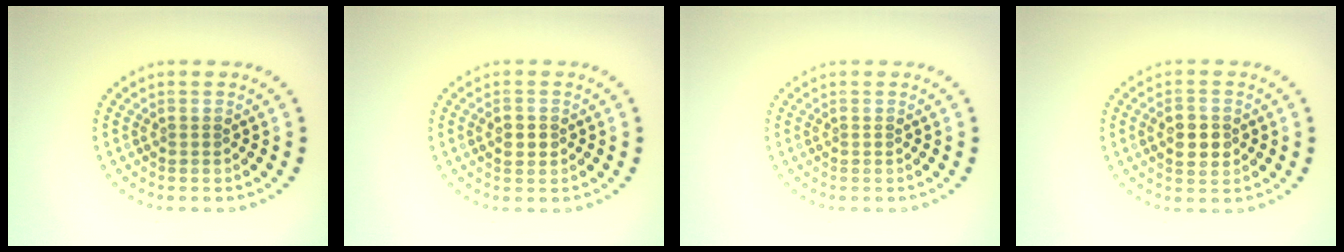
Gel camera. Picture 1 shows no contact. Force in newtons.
{"total": 1.9, "press": 1.9, "slide": 0.1}
{"total": 0.0}
{"total": 2.8, "press": 2.8, "slide": 0.0}